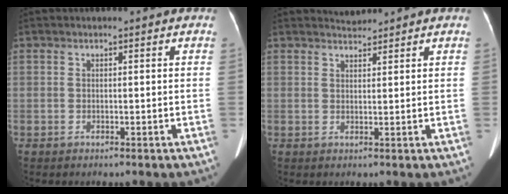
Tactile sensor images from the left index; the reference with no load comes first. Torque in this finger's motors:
{"motor_torque": [0.11, -0.23, -0.01, -0.01]}